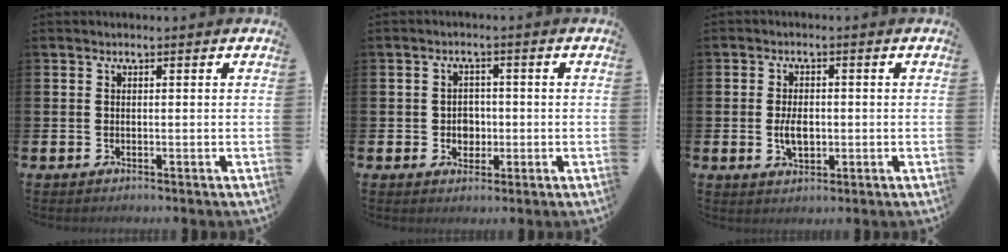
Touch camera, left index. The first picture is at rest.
{"total": 2.8, "force": [-0.2, 2.5, 1.1], "torque": [-0.009, 0.001, -0.014]}
{"total": 3.7, "force": [-0.2, 2.2, 2.9], "torque": [-0.044, 0.001, -0.006]}